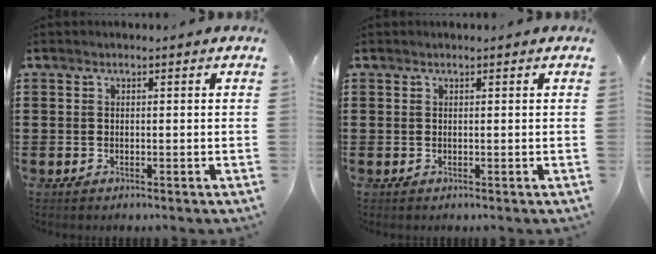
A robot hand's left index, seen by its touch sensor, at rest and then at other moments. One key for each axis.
{"total": 0.0}